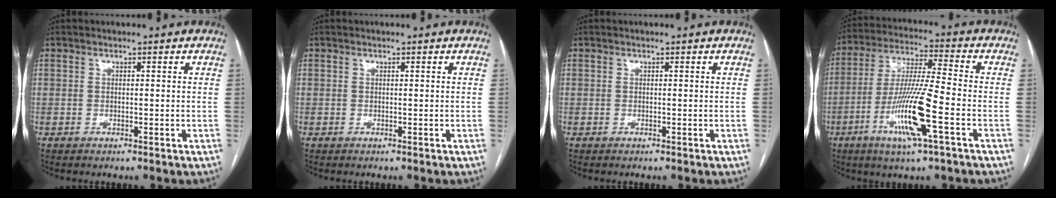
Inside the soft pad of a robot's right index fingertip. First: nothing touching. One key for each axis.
{"total": 0.0}
{"total": 0.0}
{"total": 13.6, "fx": -5.0, "fy": 0.1, "fz": 12.6, "tx": -0.252, "ty": -0.014, "tz": -0.097}